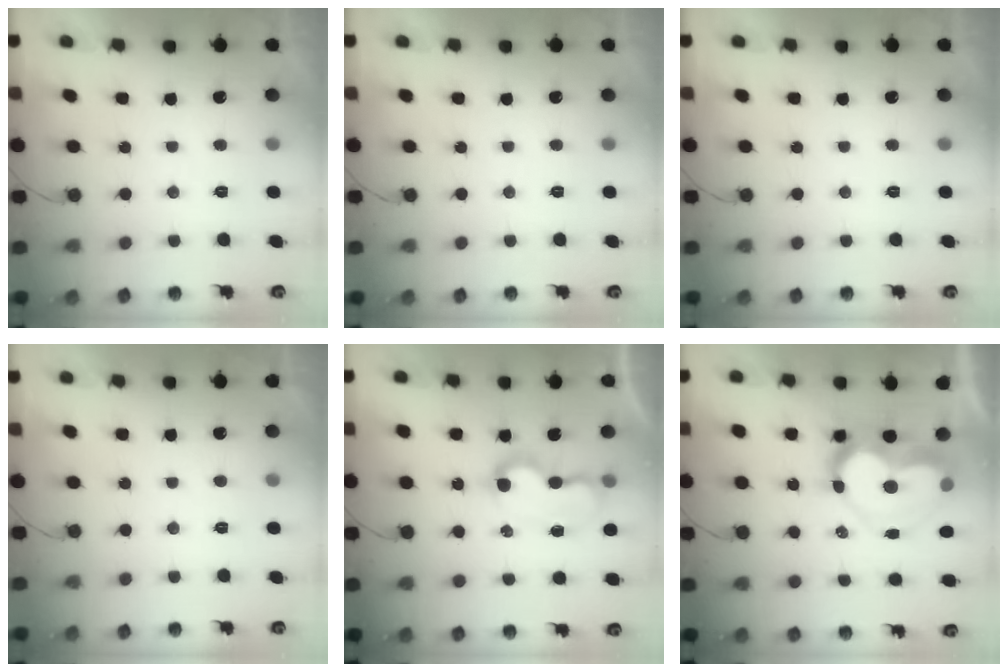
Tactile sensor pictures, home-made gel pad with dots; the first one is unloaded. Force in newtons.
{"total": 0.0}
{"total": 0.0}
{"total": 1.7, "press": 1.7, "slide": 0.0}
{"total": 7.2, "press": 7.2, "slide": 0.2}
{"total": 15.5, "press": 15.4, "slide": 1.5}